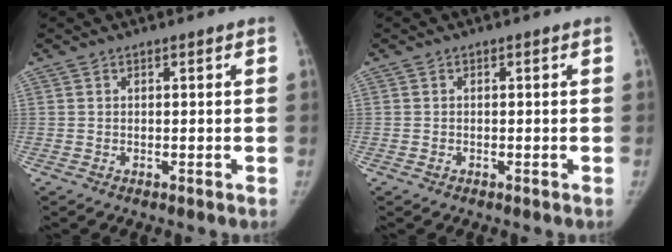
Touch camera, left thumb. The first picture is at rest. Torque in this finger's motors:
{"motor_torque": [-0.26, -0.06, 0.23, -0.24, -0.05]}